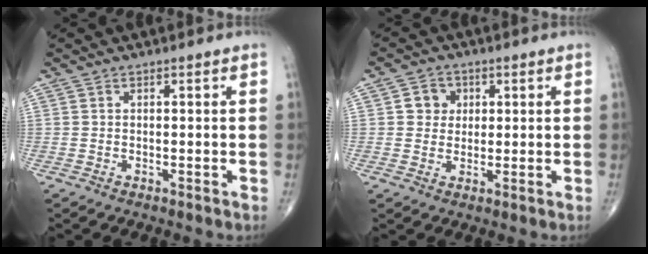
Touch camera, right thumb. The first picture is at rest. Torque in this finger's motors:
{"motor_torque": [0.43, 0.72, 0.29, 0.20, -0.03]}